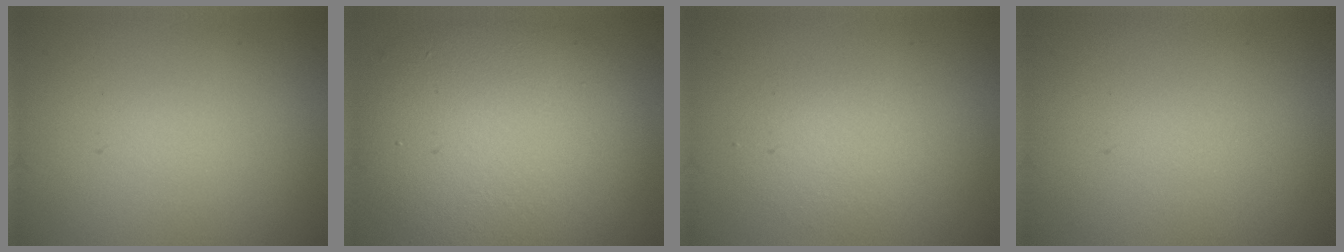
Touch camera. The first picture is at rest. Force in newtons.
{"total": 11.0, "press": 11.0, "slide": 0.8}
{"total": 2.3, "press": 2.3, "slide": 0.1}
{"total": 0.0}